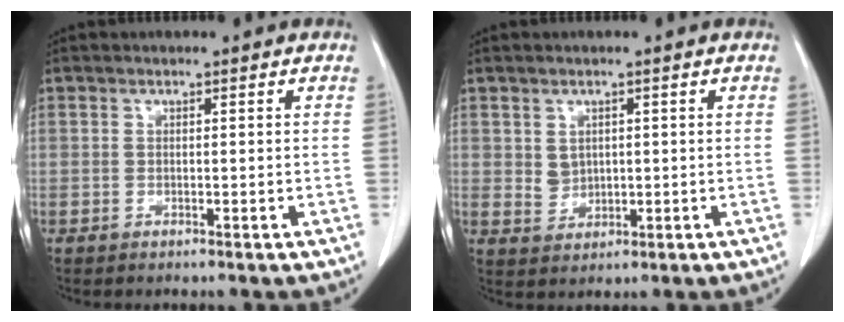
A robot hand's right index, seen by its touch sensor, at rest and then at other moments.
{"total": 2.7, "force": [0.7, 2.3, 1.3], "torque": [-0.027, -0.001, 0.021]}